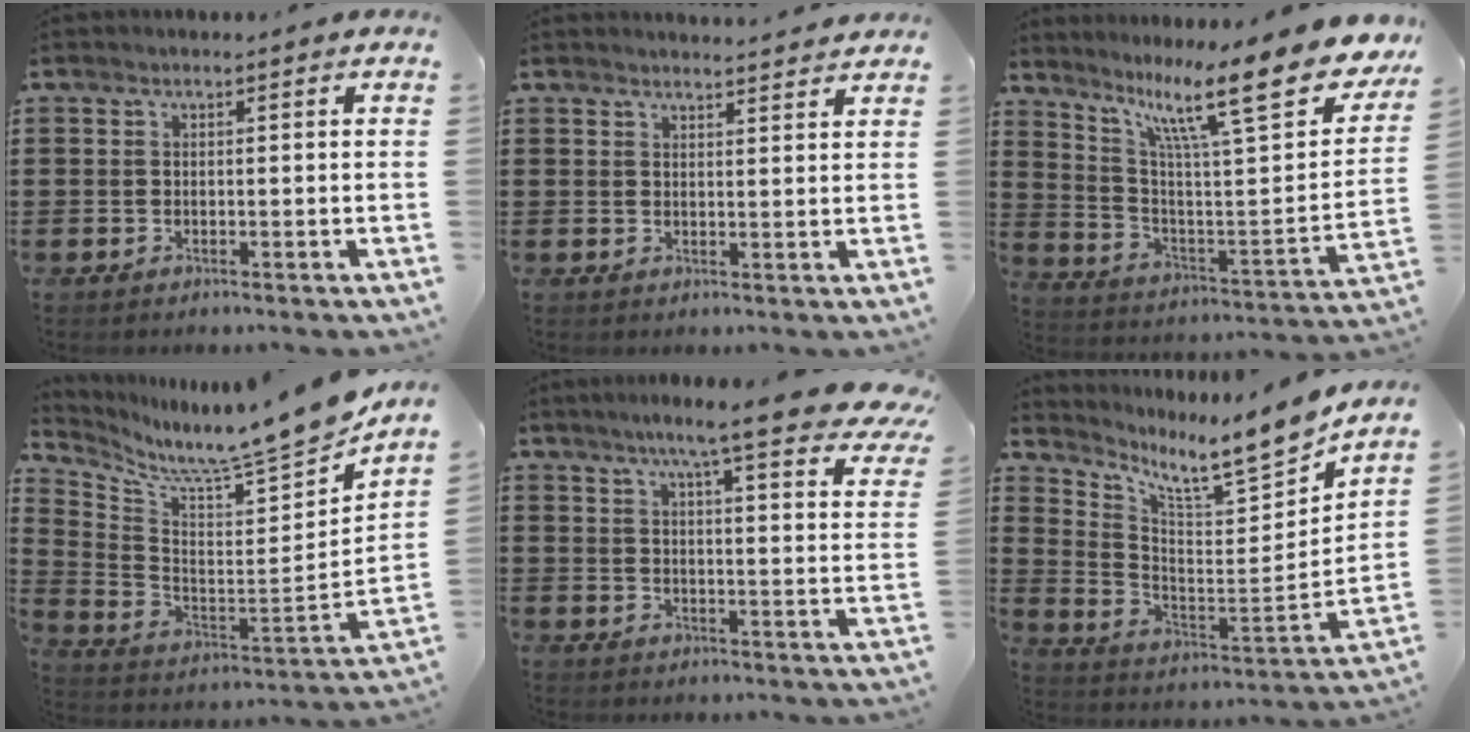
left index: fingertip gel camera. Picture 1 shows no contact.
{"total": 2.3, "force": [2.3, -0.1, 0.1], "torque": [-0.008, -0.006, 0.045]}
{"total": 15.9, "force": [10.7, 2.5, 11.5], "torque": [-0.212, -0.069, 0.165]}
{"total": 9.8, "force": [9.2, -1.2, 3.0], "torque": [-0.076, -0.103, 0.141]}
{"total": 8.9, "force": [7.2, 0.0, 5.2], "torque": [-0.099, -0.039, 0.117]}
{"total": 7.9, "force": [7.1, 0.4, 3.4], "torque": [-0.081, -0.078, 0.107]}